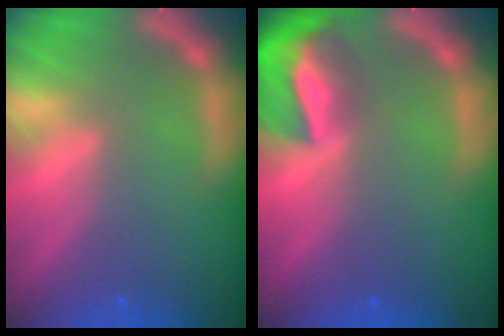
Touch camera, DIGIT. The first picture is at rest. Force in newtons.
{"total": 8.5}